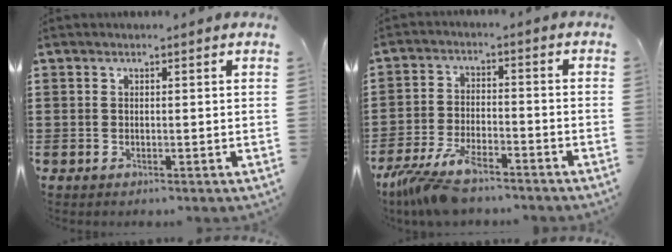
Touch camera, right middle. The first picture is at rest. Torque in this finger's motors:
{"motor_torque": [2.00, 0.14, 0.86, 0.21]}